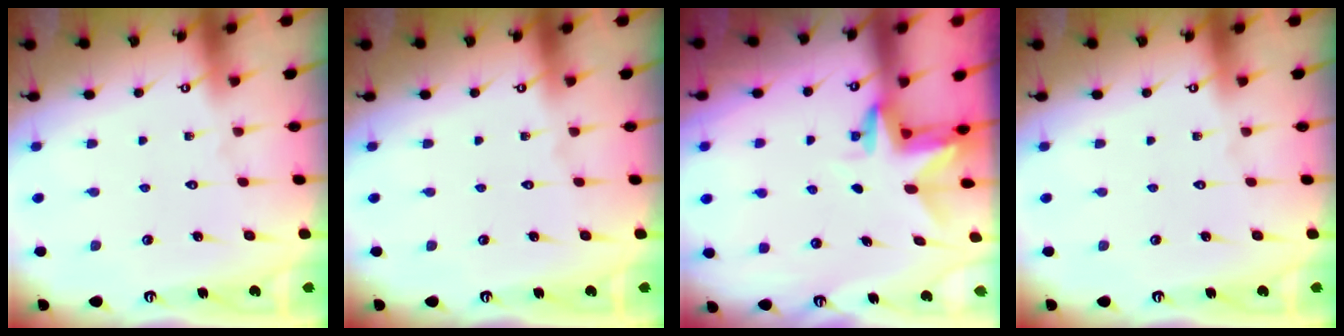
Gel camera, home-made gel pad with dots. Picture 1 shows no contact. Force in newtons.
{"total": 0.0}
{"total": 2.9, "press": 2.9, "slide": 0.2}
{"total": 0.0}